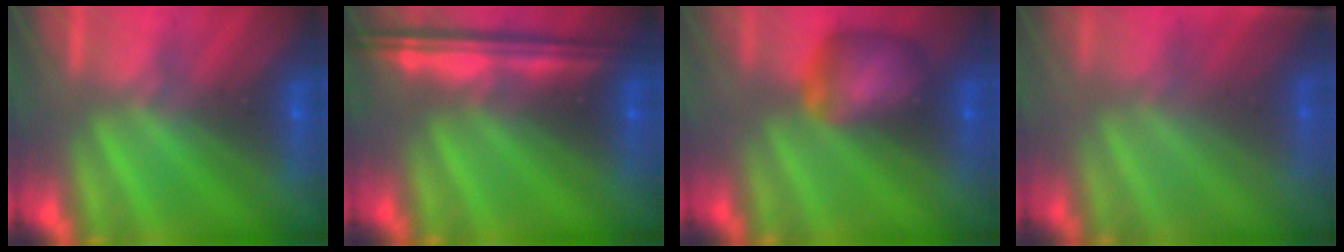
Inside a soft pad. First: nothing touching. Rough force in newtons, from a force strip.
{"total": 7.7}
{"total": 5.5}
{"total": 1.1}